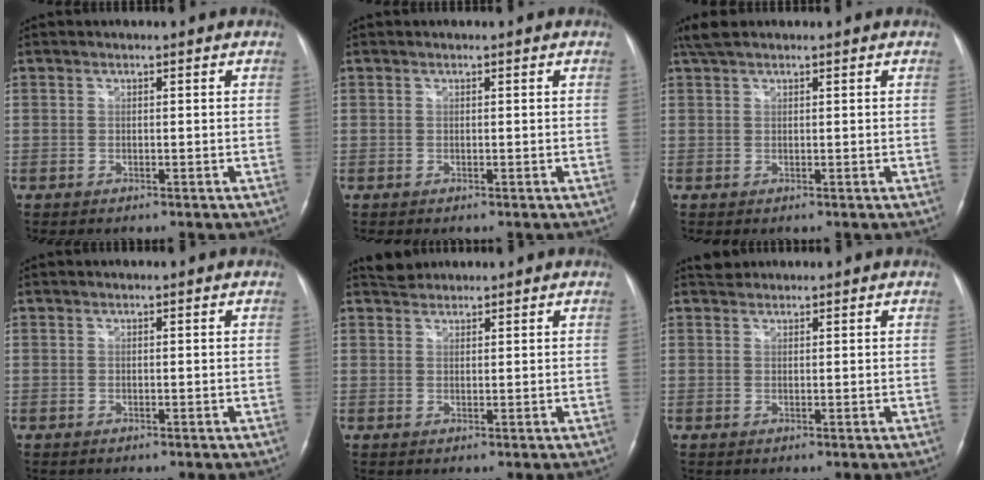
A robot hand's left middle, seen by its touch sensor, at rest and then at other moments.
{"total": 0.0}
{"total": 3.0, "force": [2.5, 0.8, 1.6], "torque": [-0.041, 0.021, 0.050]}
{"total": 0.0}
{"total": 2.1, "force": [2.0, 0.6, -0.2], "torque": [-0.002, 0.012, 0.036]}
{"total": 1.4, "force": [1.3, 0.4, -0.2], "torque": [-0.003, 0.010, 0.023]}